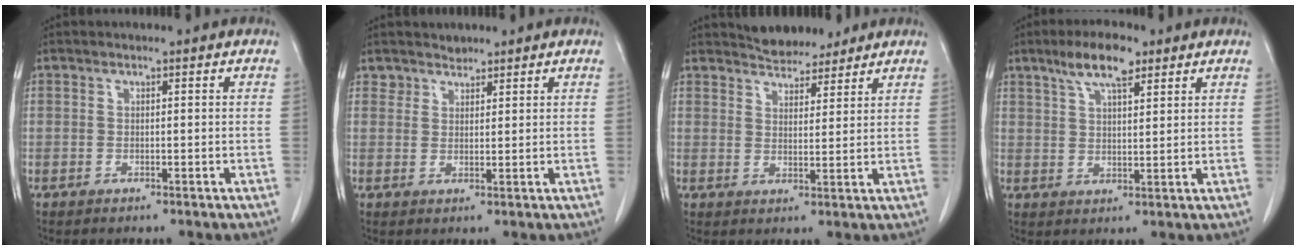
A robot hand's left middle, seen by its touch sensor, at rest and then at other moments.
{"total": 2.0, "force": [1.8, 1.0, -0.3], "torque": [0.008, 0.004, 0.028]}
{"total": 6.0, "force": [5.5, 1.7, 1.4], "torque": [-0.026, 0.005, 0.093]}
{"total": 7.1, "force": [4.7, 1.9, 5.0], "torque": [-0.095, 0.010, 0.085]}